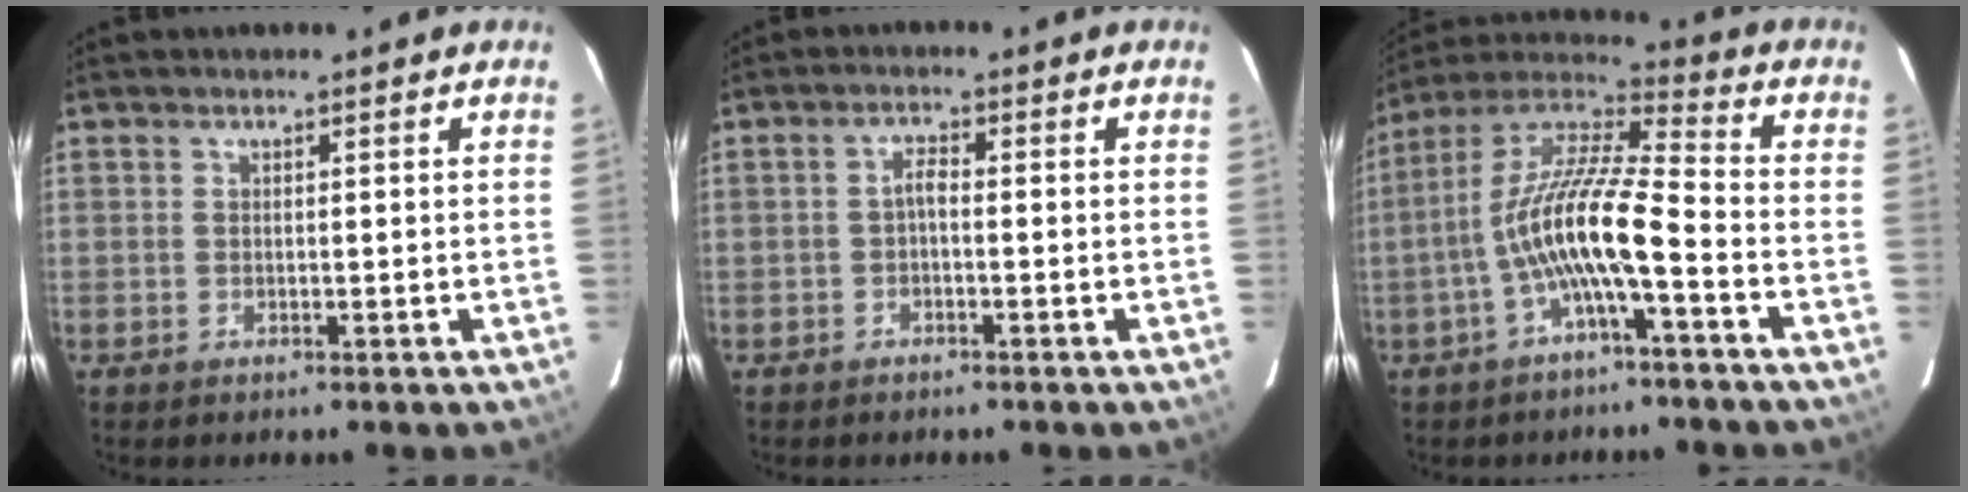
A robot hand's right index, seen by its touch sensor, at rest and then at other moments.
{"total": 1.7, "force": [-0.8, 0.5, 1.4], "torque": [-0.029, 0.008, -0.016]}
{"total": 13.4, "force": [-4.4, 1.8, 12.5], "torque": [-0.242, 0.010, -0.089]}